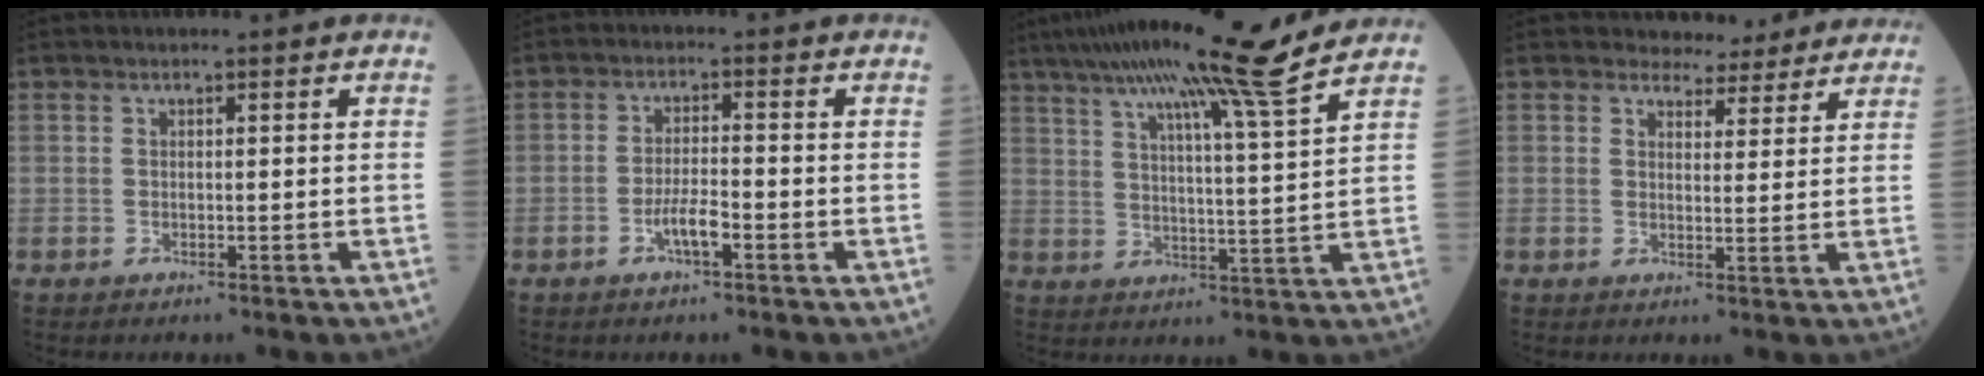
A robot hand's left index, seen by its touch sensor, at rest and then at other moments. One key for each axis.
{"total": 3.7, "fx": -1.8, "fy": 0.7, "fz": 3.1, "tx": -0.063, "ty": 0.002, "tz": -0.036}
{"total": 16.5, "fx": 13.4, "fy": -1.3, "fz": 9.5, "tx": -0.161, "ty": 0.005, "tz": 0.191}
{"total": 6.4, "fx": 5.9, "fy": 2.4, "fz": 0.5, "tx": 0.003, "ty": 0.002, "tz": 0.060}